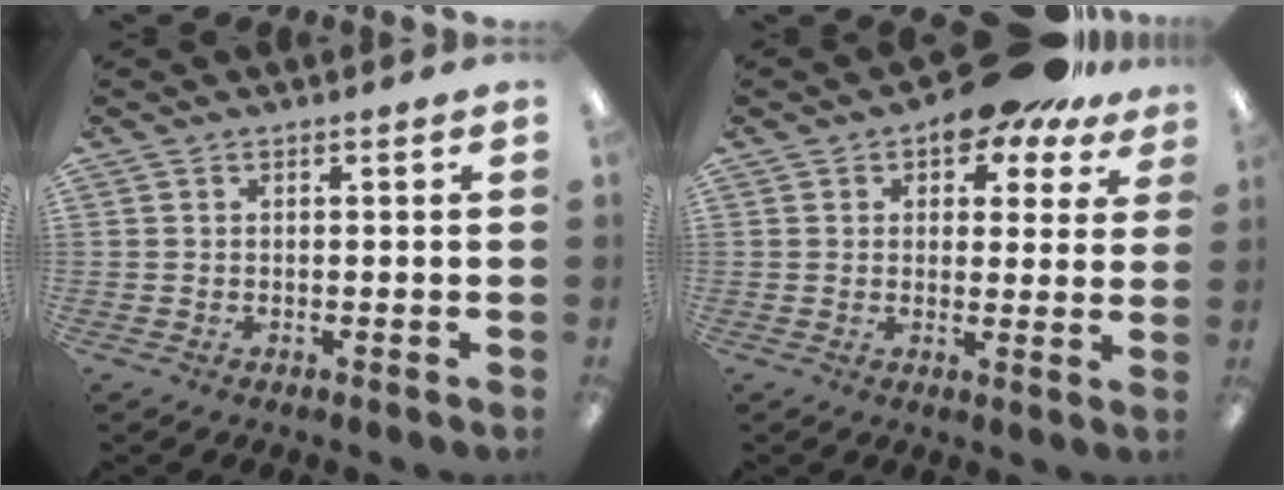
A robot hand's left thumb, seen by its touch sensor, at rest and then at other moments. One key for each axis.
{"total": 9.2, "fx": 6.9, "fy": 4.3, "fz": 4.2, "tx": -0.064, "ty": -0.035, "tz": 0.124}